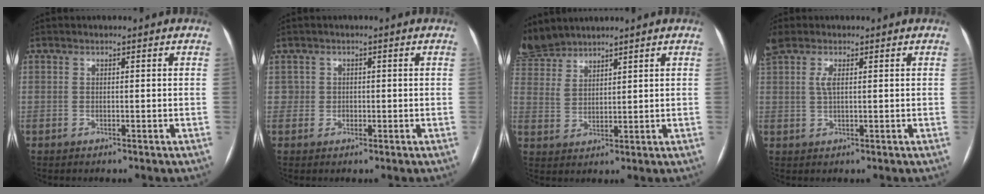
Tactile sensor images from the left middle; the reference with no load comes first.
{"total": 1.5, "force": [-0.1, 1.5, 0.0], "torque": [0.007, 0.005, -0.004]}
{"total": 6.1, "force": [6.0, 1.0, 0.3], "torque": [-0.018, 0.005, 0.133]}
{"total": 3.5, "force": [1.5, 1.3, 2.8], "torque": [-0.081, 0.013, 0.033]}